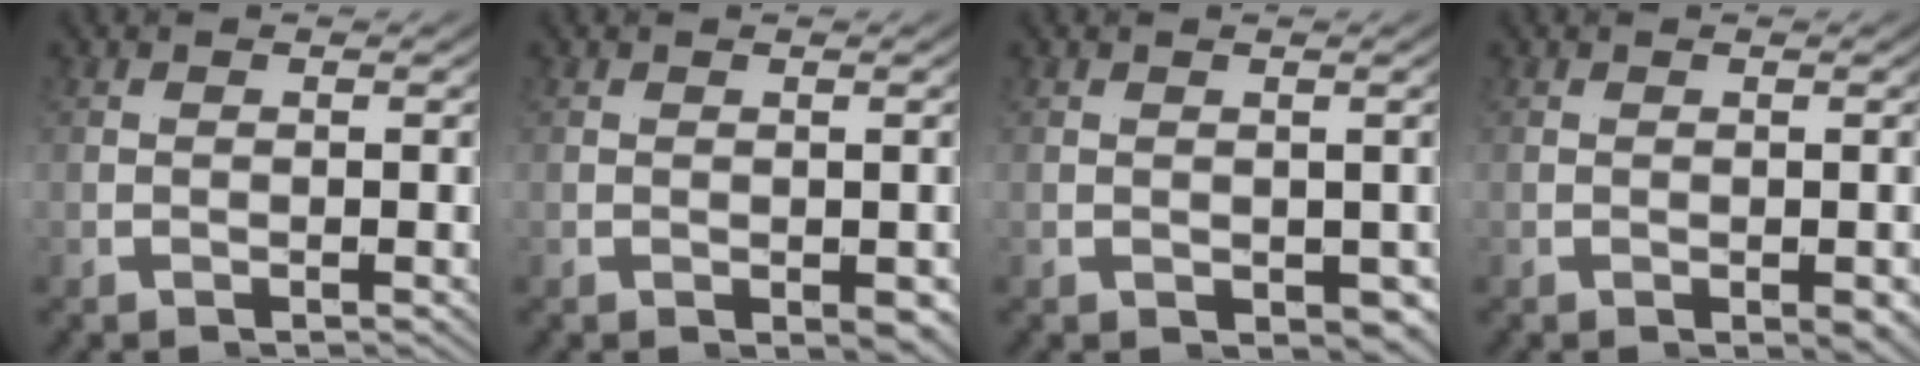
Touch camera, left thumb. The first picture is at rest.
{"total": 1.0, "force": [0.1, 0.2, 1.0], "torque": [-0.016, 0.002, 0.001]}
{"total": 2.6, "force": [-0.2, 1.6, 2.0], "torque": [-0.030, -0.009, 0.003]}
{"total": 0.9, "force": [0.1, -0.1, 0.9], "torque": [-0.014, 0.004, -0.001]}